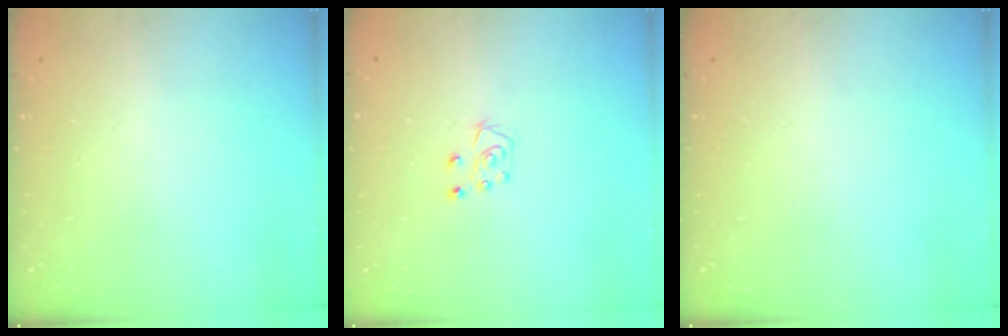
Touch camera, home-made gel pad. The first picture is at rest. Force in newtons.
{"total": 5.0, "press": 4.9, "slide": 0.4}
{"total": 0.0}